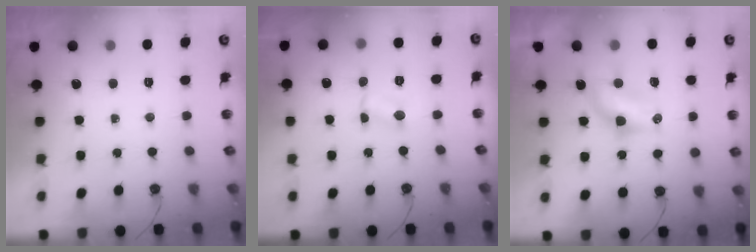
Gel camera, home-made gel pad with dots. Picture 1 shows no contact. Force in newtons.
{"total": 2.9, "press": 2.9, "slide": 0.6}
{"total": 6.5, "press": 6.5, "slide": 0.4}